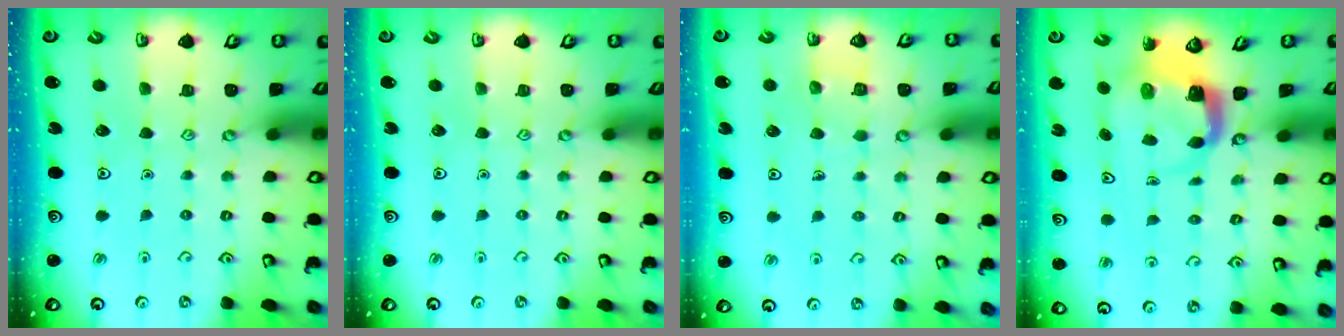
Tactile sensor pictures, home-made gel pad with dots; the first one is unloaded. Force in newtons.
{"total": 0.0}
{"total": 3.0, "press": 3.0, "slide": 0.2}
{"total": 4.1, "press": 4.1, "slide": 0.5}